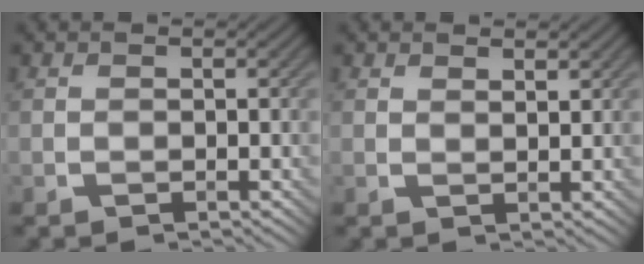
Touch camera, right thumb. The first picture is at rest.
{"total": 1.4, "force": [1.1, 0.3, 0.8], "torque": [-0.015, -0.004, 0.020]}